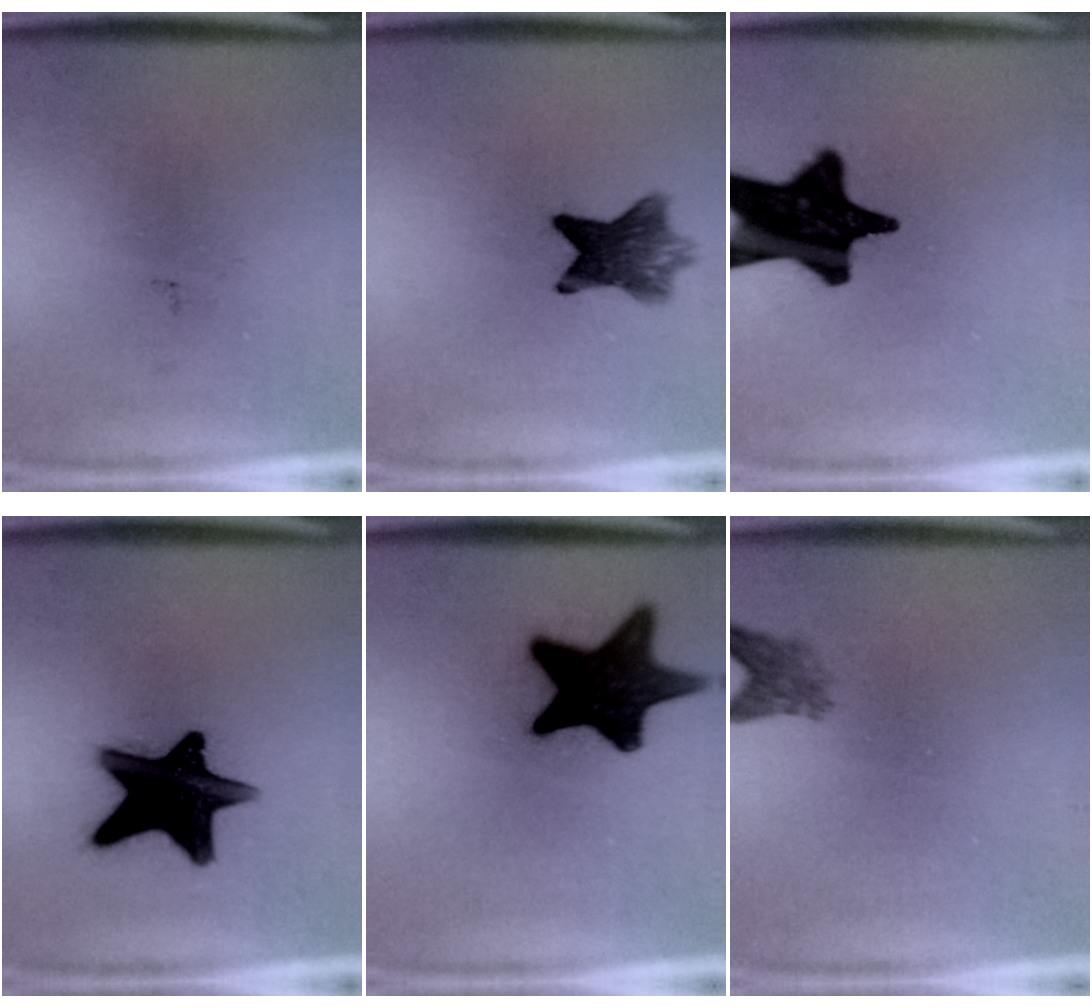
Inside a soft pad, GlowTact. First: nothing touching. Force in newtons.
{"total": 7.0}
{"total": 18.1}
{"total": 16.3}
{"total": 15.8}
{"total": 2.5}